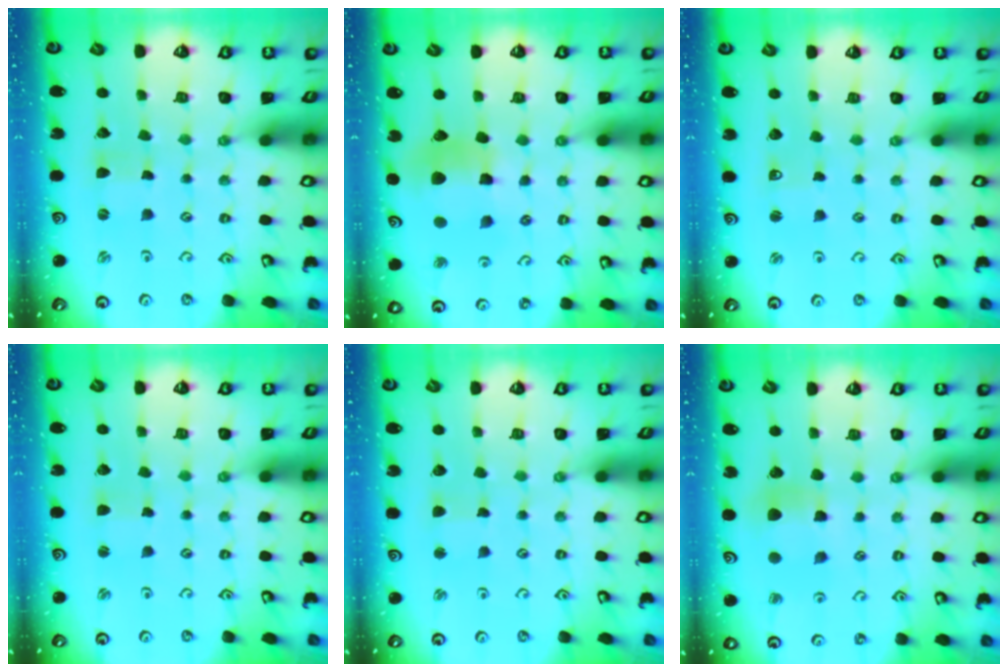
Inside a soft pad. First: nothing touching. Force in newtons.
{"total": 12.1, "press": 11.9, "slide": 1.8}
{"total": 2.4, "press": 2.4, "slide": 0.3}
{"total": 1.6, "press": 1.6, "slide": 0.2}
{"total": 2.6, "press": 2.6, "slide": 0.3}
{"total": 6.1, "press": 6.1, "slide": 0.2}